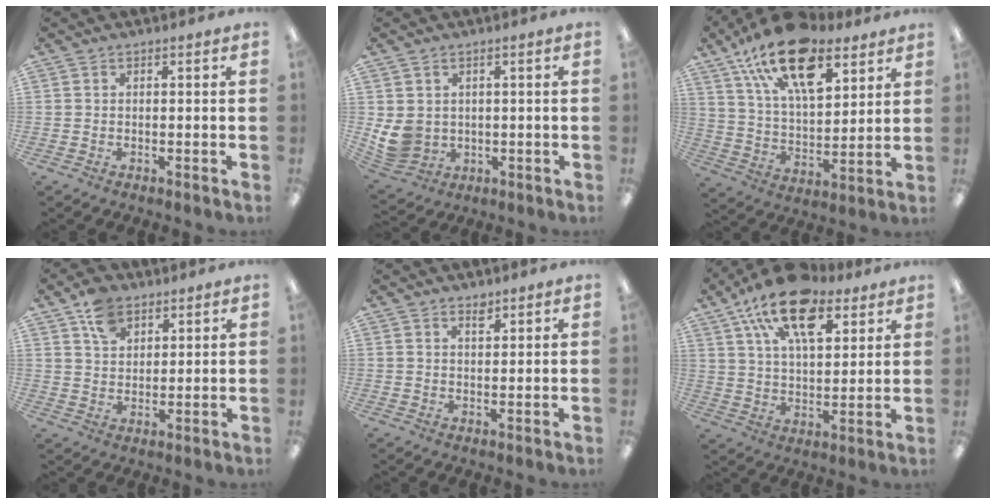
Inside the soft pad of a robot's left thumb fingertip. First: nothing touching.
{"total": 6.7, "force": [1.3, 5.9, 2.9], "torque": [-0.065, -0.003, 0.030]}
{"total": 22.0, "force": [13.3, 10.6, 14.0], "torque": [-0.233, -0.063, 0.235]}
{"total": 7.6, "force": [4.9, 4.9, 3.2], "torque": [-0.056, -0.008, 0.091]}
{"total": 2.2, "force": [1.8, 0.9, 0.8], "torque": [-0.002, -0.010, 0.030]}
{"total": 19.6, "force": [11.6, 9.9, 12.3], "torque": [-0.201, -0.049, 0.199]}